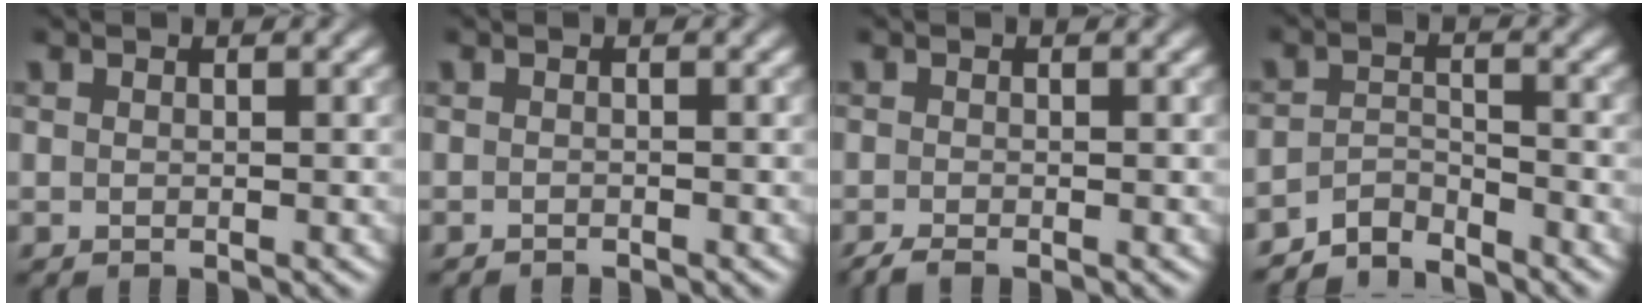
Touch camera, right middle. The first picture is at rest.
{"total": 0.7, "force": [-0.7, 0.1, 0.1], "torque": [0.001, -0.004, -0.012]}
{"total": 1.5, "force": [-1.2, 0.2, 0.9], "torque": [-0.017, -0.007, -0.027]}
{"total": 3.2, "force": [-3.1, 0.5, 0.5], "torque": [-0.008, 0.003, -0.067]}